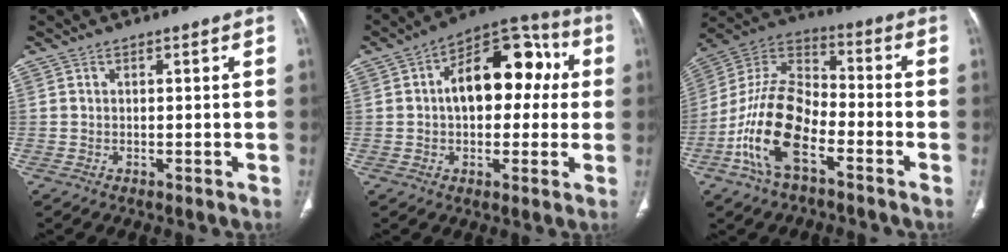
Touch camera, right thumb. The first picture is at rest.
{"total": 16.9, "force": [2.2, 10.2, 13.3], "torque": [-0.149, 0.044, 0.024]}
{"total": 16.9, "force": [-6.8, 8.5, 12.9], "torque": [-0.241, 0.052, -0.134]}